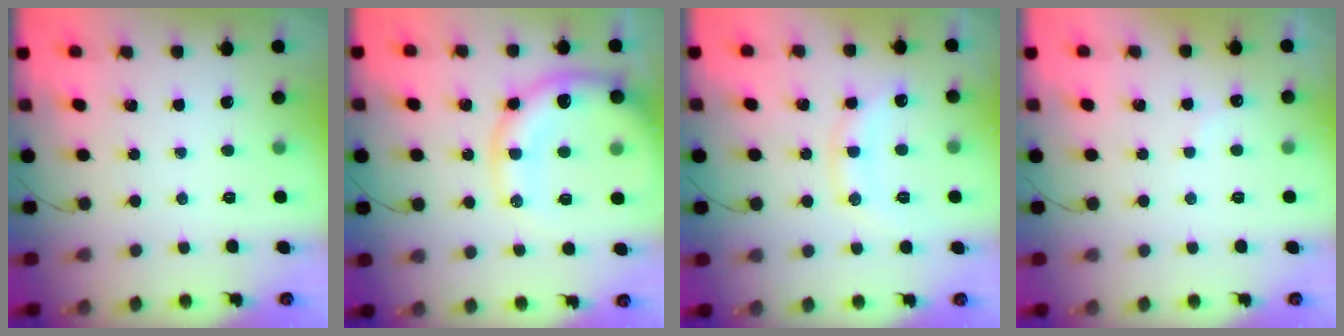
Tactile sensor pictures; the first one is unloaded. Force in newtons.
{"total": 17.4, "press": 17.0, "slide": 3.9}
{"total": 13.2, "press": 13.2, "slide": 0.7}
{"total": 5.3, "press": 5.2, "slide": 0.9}